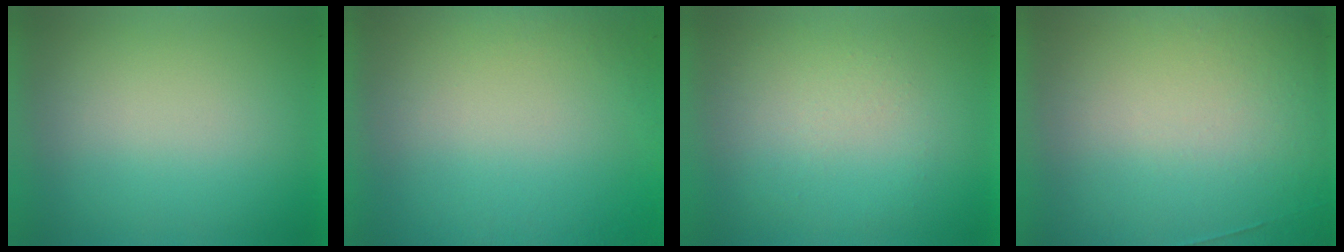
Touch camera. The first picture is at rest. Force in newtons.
{"total": 2.8}
{"total": 1.1}
{"total": 4.7}